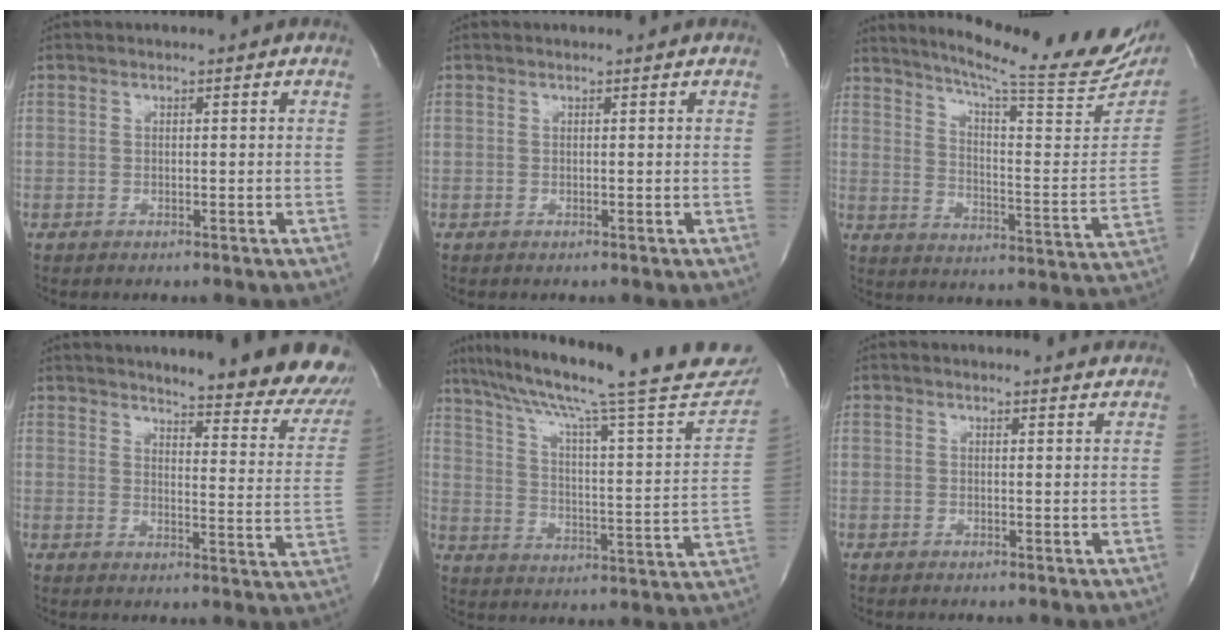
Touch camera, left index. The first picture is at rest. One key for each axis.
{"total": 0.0}
{"total": 24.9, "fx": 21.5, "fy": 1.1, "fz": 12.6, "tx": -0.195, "ty": -0.079, "tz": 0.279}
{"total": 22.4, "fx": 20.1, "fy": 3.0, "fz": 9.4, "tx": -0.115, "ty": -0.092, "tz": 0.225}
{"total": 30.4, "fx": 25.1, "fy": 2.4, "fz": 17.0, "tx": -0.260, "ty": -0.042, "tz": 0.330}
{"total": 4.6, "fx": 4.6, "fy": 0.4, "fz": 0.4, "tx": -0.008, "ty": -0.004, "tz": 0.036}